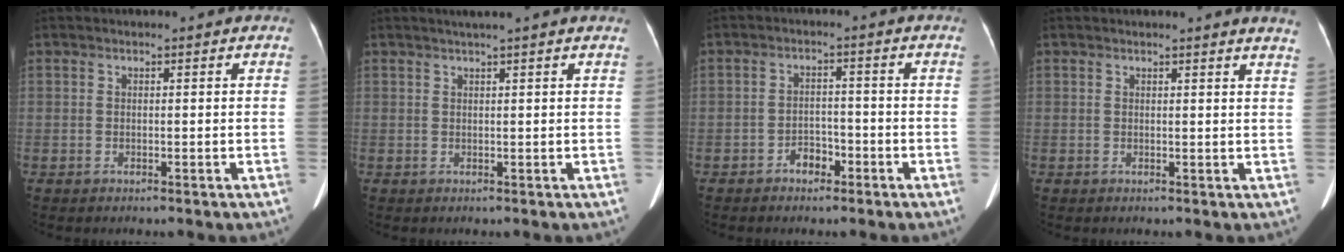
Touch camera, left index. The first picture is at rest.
{"total": 2.9, "force": [2.4, -0.6, 1.6], "torque": [-0.019, 0.017, 0.036]}
{"total": 3.1, "force": [-2.2, 1.8, 1.3], "torque": [-0.020, 0.004, -0.035]}
{"total": 4.9, "force": [4.7, -0.3, 1.4], "torque": [-0.013, -0.019, 0.024]}